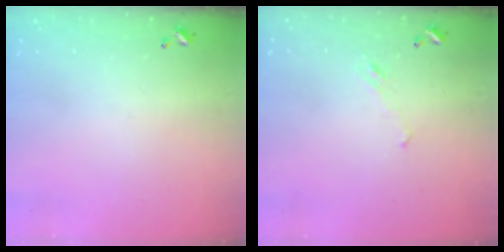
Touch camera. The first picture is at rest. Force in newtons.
{"total": 1.2, "press": 0.8, "slide": 0.9}